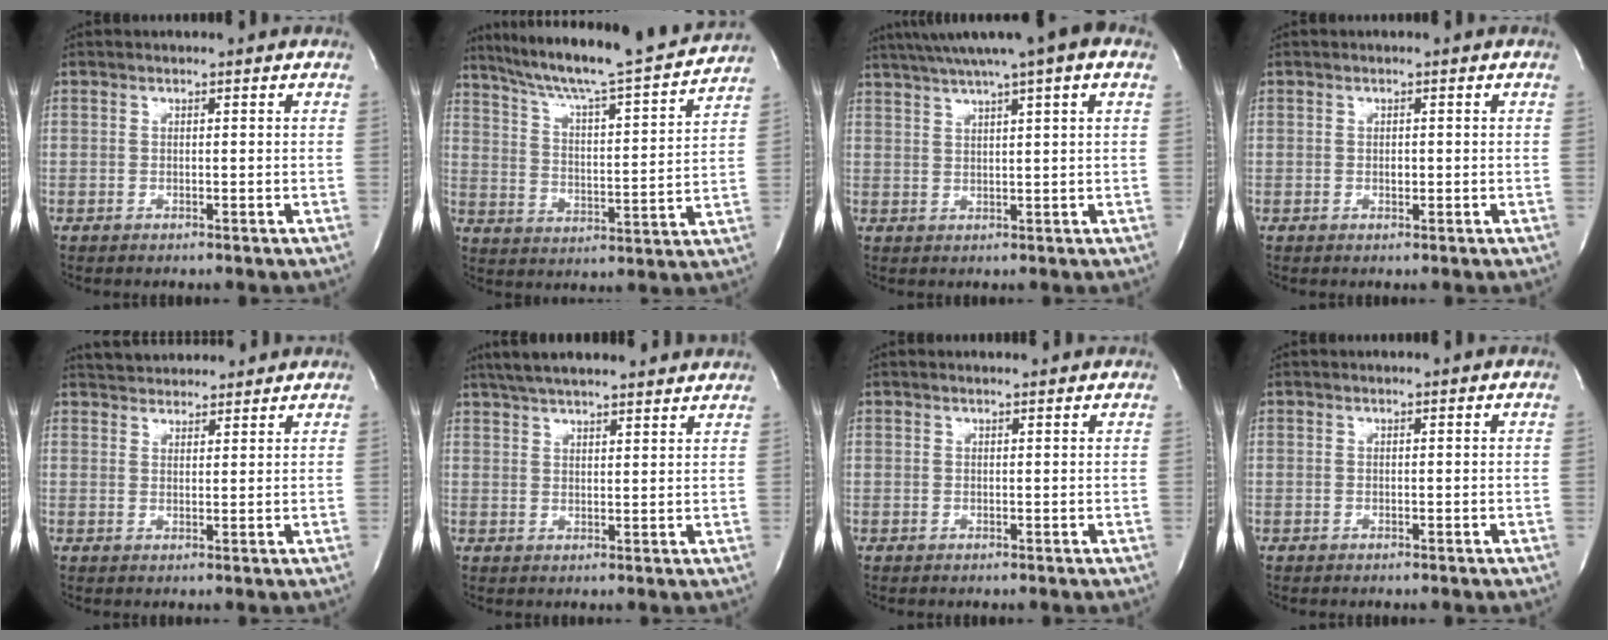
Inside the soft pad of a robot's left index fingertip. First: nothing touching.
{"total": 20.5, "force": [18.6, -0.1, 8.8], "torque": [-0.150, -0.025, 0.272]}
{"total": 11.1, "force": [7.5, 0.2, 8.2], "torque": [-0.140, 0.037, 0.104]}
{"total": 0.8, "force": [-0.1, 0.5, 0.6], "torque": [-0.008, 0.001, -0.002]}
{"total": 7.0, "force": [6.7, 1.7, 1.4], "torque": [-0.022, 0.026, 0.098]}
{"total": 15.9, "force": [14.0, 2.3, 7.2], "torque": [-0.119, 0.041, 0.196]}
{"total": 1.4, "force": [1.4, 0.0, 0.3], "torque": [-0.011, 0.006, 0.021]}
{"total": 0.0}